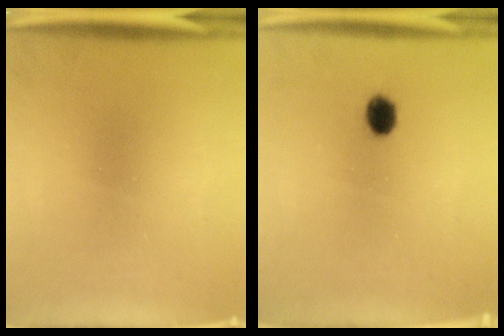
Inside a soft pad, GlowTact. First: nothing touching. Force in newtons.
{"total": 3.3}